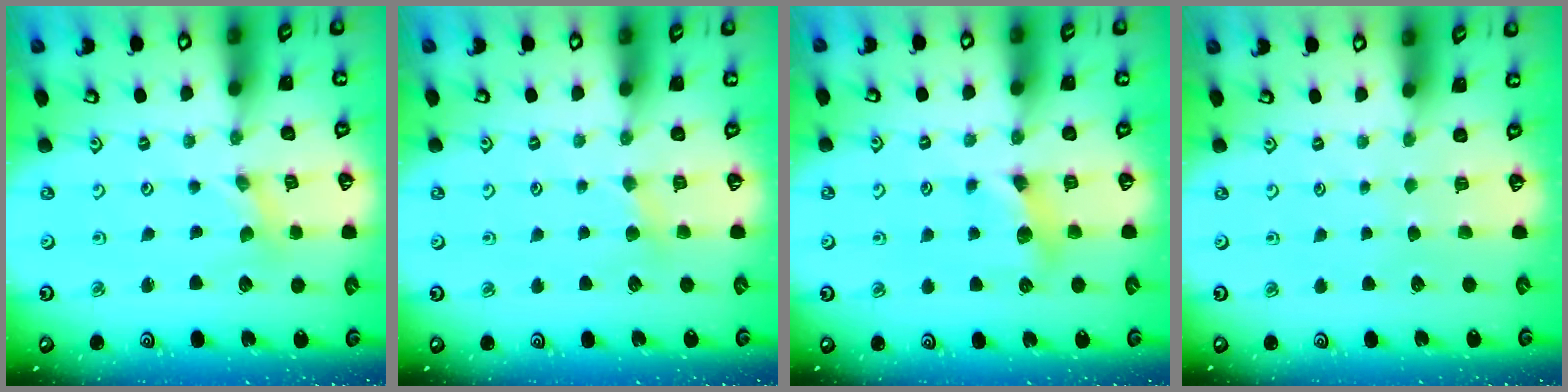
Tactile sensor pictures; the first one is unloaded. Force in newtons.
{"total": 3.0, "press": 3.0, "slide": 0.5}
{"total": 6.6, "press": 6.5, "slide": 0.7}
{"total": 0.6, "press": 0.6, "slide": 0.1}